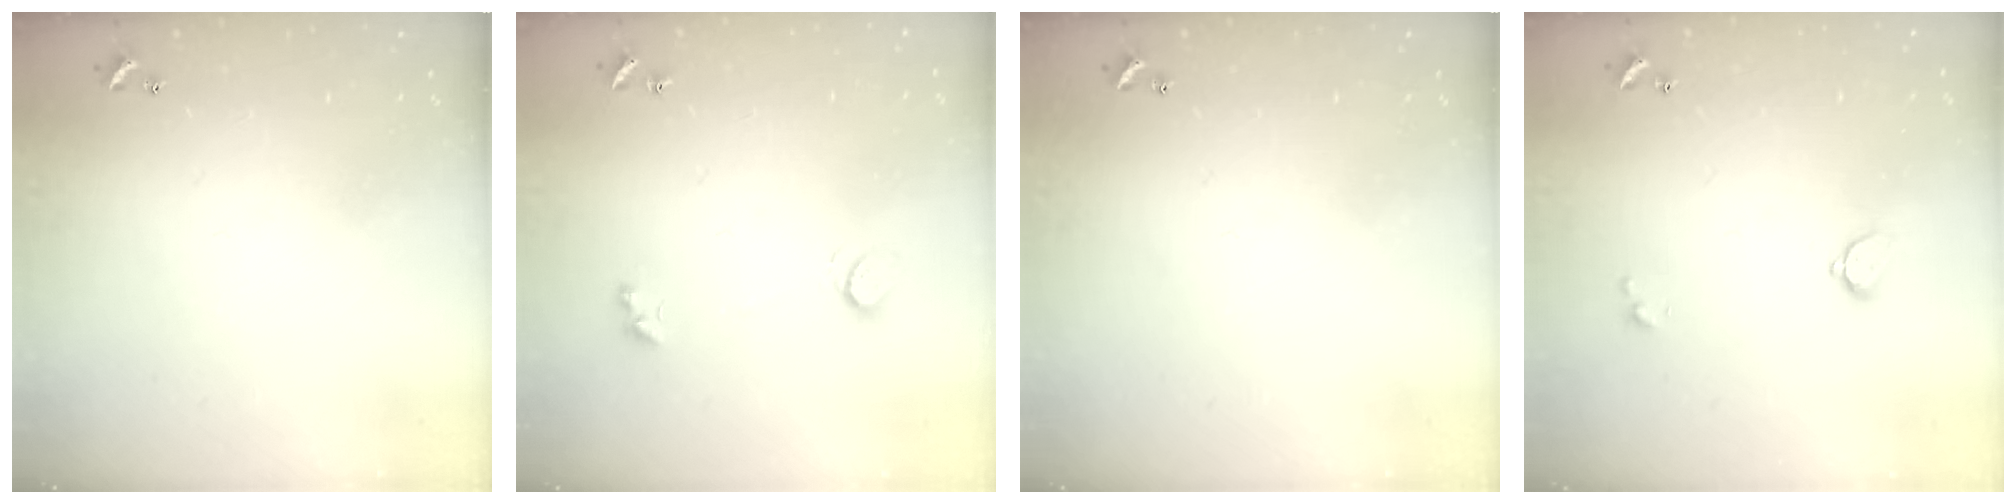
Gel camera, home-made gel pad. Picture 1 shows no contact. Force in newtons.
{"total": 2.5, "press": 2.4, "slide": 0.5}
{"total": 0.0}
{"total": 1.5, "press": 1.4, "slide": 0.3}